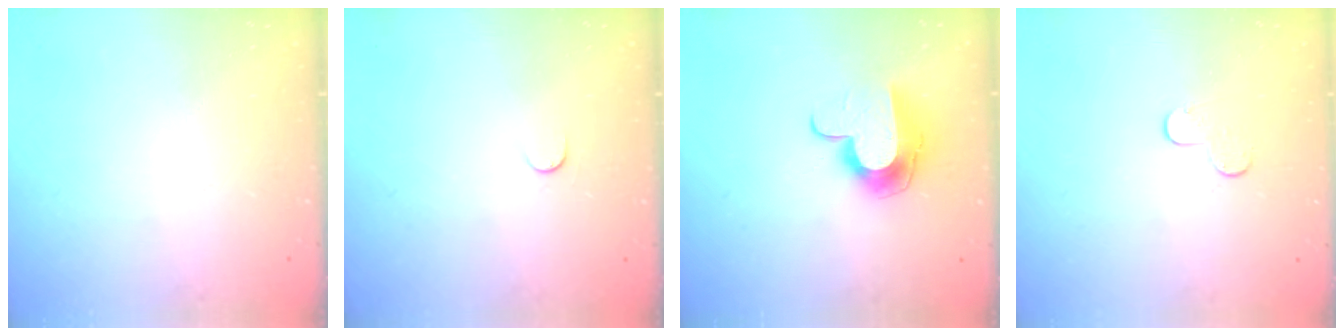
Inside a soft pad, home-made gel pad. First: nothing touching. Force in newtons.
{"total": 4.1, "press": 4.1, "slide": 0.5}
{"total": 11.2, "press": 11.2, "slide": 0.4}
{"total": 6.5, "press": 6.4, "slide": 0.4}